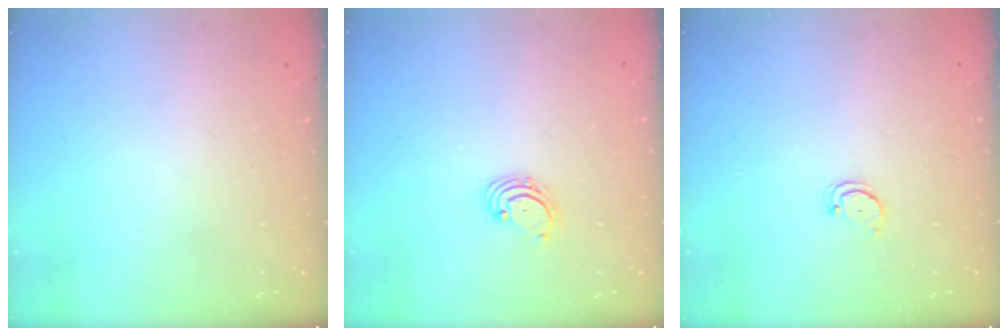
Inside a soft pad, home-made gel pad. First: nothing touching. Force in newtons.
{"total": 1.9, "press": 1.8, "slide": 0.2}
{"total": 2.3, "press": 2.3, "slide": 0.2}